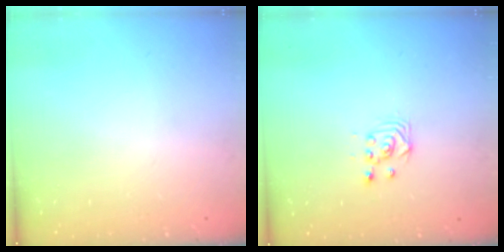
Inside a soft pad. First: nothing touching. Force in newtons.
{"total": 3.4, "press": 3.3, "slide": 0.3}